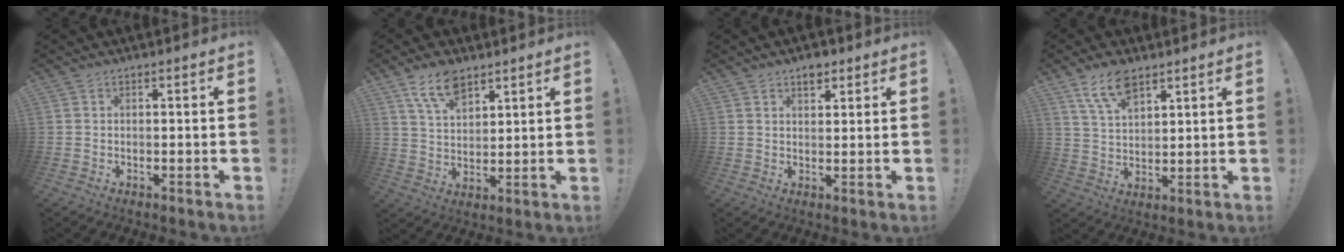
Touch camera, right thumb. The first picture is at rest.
{"total": 10.0, "force": [6.8, 4.9, 5.5], "torque": [-0.109, -0.023, 0.130]}
{"total": 4.0, "force": [2.6, 2.4, 1.9], "torque": [-0.013, -0.013, 0.042]}
{"total": 9.5, "force": [6.3, 4.5, 5.5], "torque": [-0.106, -0.020, 0.120]}